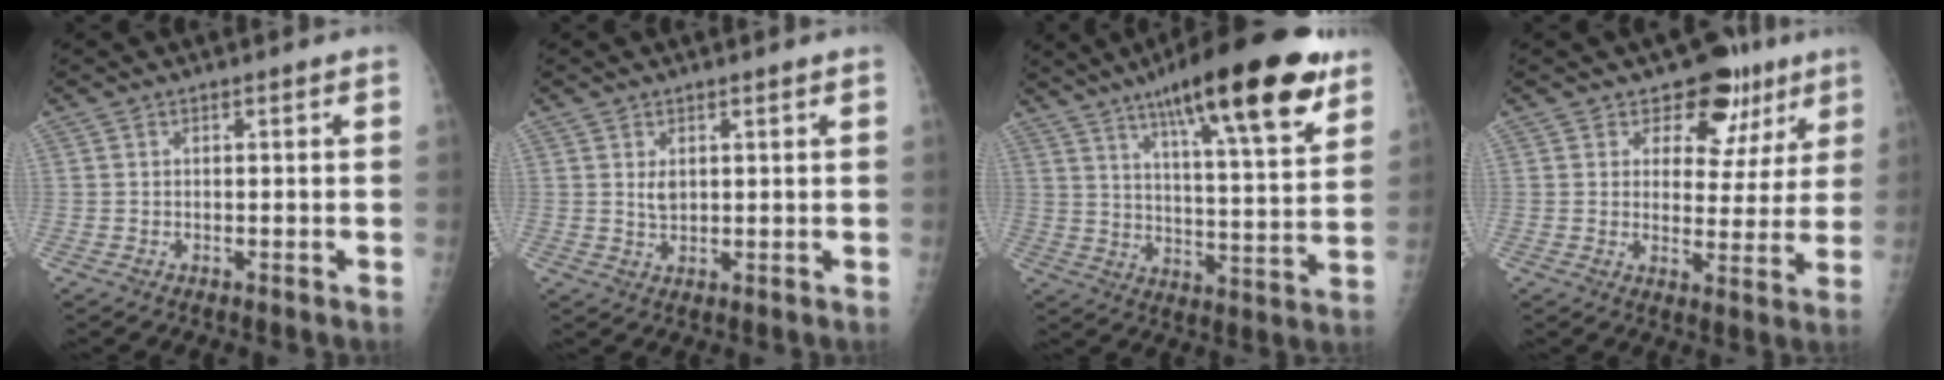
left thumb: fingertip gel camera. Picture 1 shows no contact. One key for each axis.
{"total": 2.2, "fx": 0.9, "fy": 1.2, "fz": 1.6, "tx": -0.024, "ty": -0.009, "tz": 0.020}
{"total": 23.7, "fx": 14.3, "fy": 5.0, "fz": 18.2, "tx": -0.260, "ty": -0.042, "tz": 0.217}
{"total": 10.3, "fx": 6.5, "fy": 7.0, "fz": 3.9, "tx": 0.001, "ty": -0.025, "tz": 0.081}